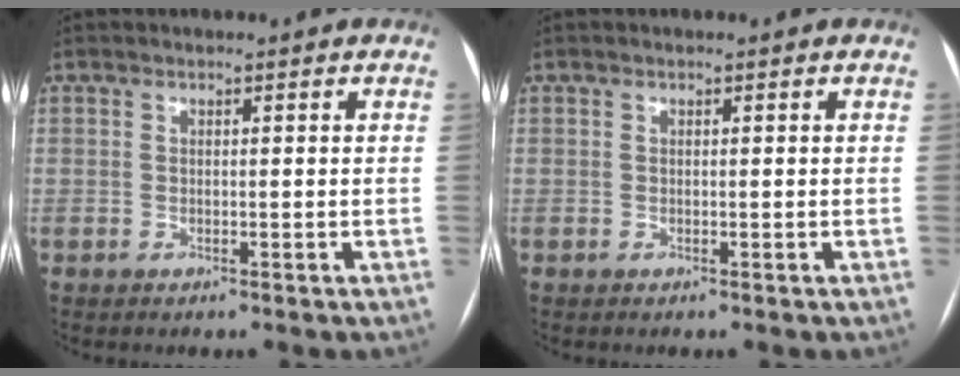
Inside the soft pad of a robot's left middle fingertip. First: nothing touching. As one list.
[{"total": 0.0}]